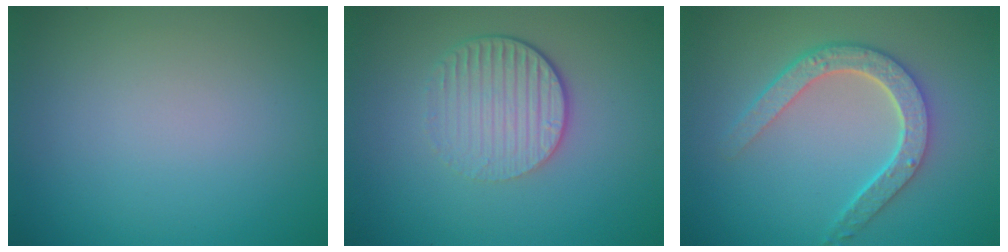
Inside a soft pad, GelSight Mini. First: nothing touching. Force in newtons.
{"total": 4.2, "press": 2.8, "slide": 3.0}
{"total": 4.5, "press": 3.5, "slide": 2.8}